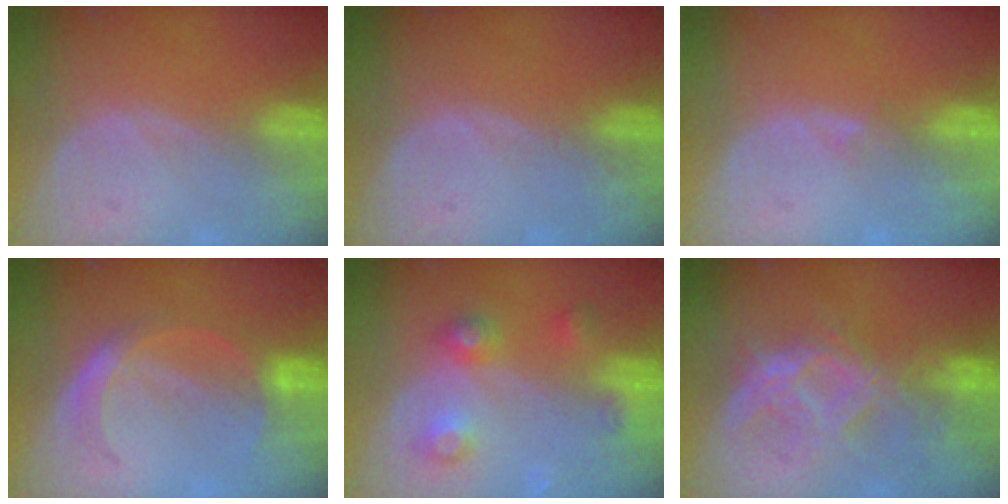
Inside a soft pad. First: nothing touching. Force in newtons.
{"total": 0.0}
{"total": 1.2, "press": 0.9, "slide": 0.9}
{"total": 4.8, "press": 4.8, "slide": 0.4}
{"total": 5.6, "press": 5.6, "slide": 0.4}
{"total": 8.2, "press": 8.1, "slide": 1.3}